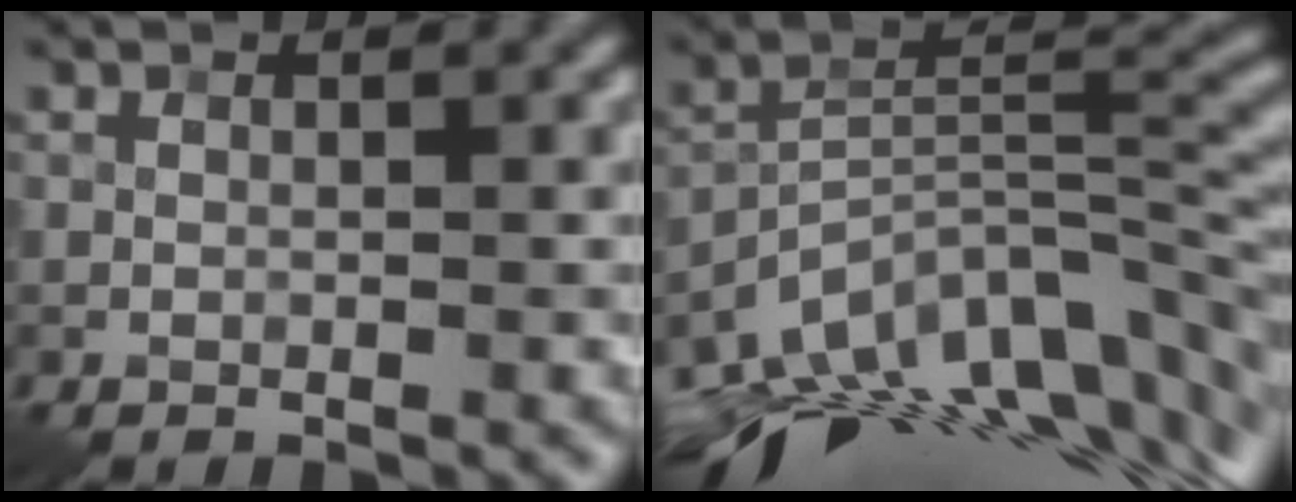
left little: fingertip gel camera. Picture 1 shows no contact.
{"total": 14.8, "force": [-10.3, 5.8, 8.9], "torque": [-0.178, -0.001, -0.164]}